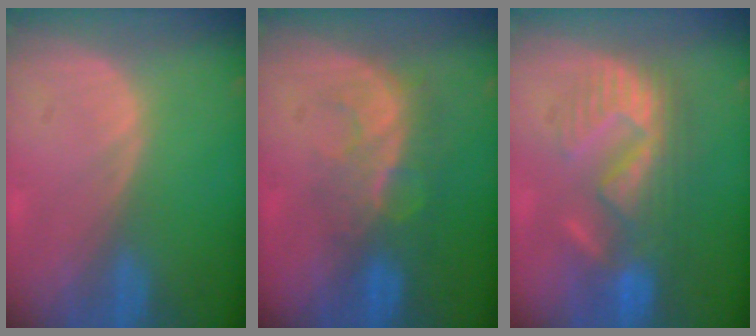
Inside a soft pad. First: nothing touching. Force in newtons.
{"total": 8.2, "press": 7.0, "slide": 4.2}
{"total": 9.0, "press": 8.9, "slide": 1.5}